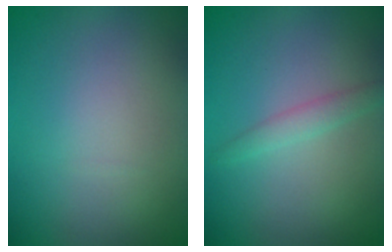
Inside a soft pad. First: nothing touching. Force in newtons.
{"total": 1.4, "press": 1.4, "slide": 0.1}